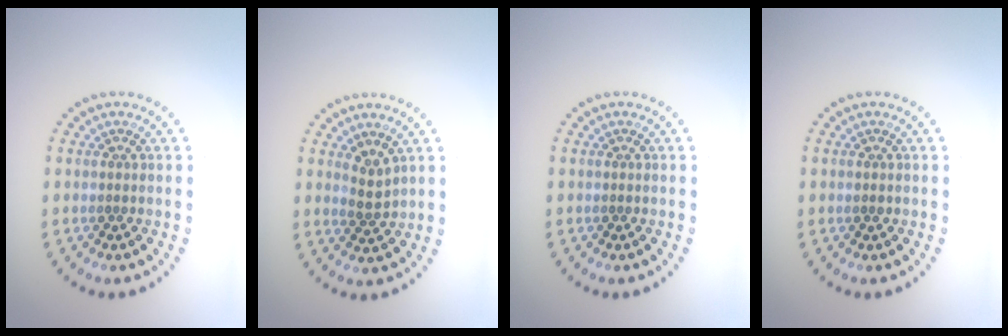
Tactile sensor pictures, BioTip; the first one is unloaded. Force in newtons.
{"total": 1.8, "press": 1.6, "slide": 0.9}
{"total": 0.0}
{"total": 0.6, "press": 0.6, "slide": 0.2}